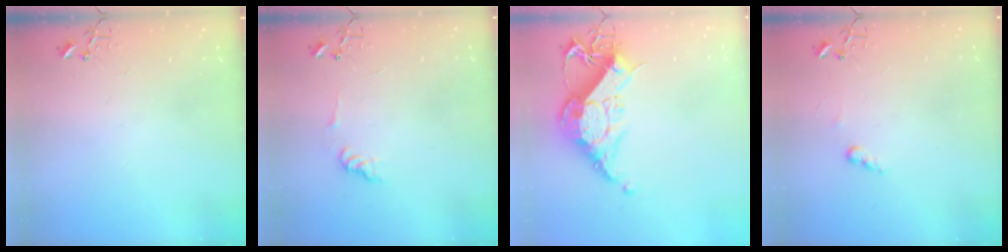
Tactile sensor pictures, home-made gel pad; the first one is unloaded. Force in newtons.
{"total": 7.3, "press": 7.3, "slide": 0.3}
{"total": 18.5, "press": 18.4, "slide": 1.5}
{"total": 6.1, "press": 6.1, "slide": 0.3}